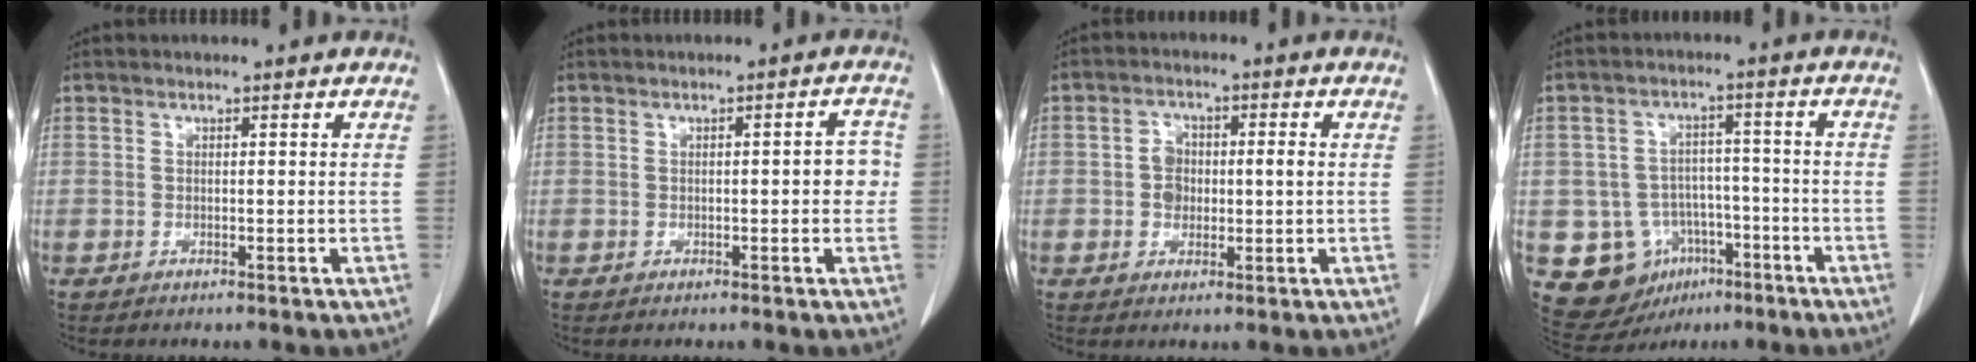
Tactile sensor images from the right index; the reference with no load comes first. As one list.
[{"total": 3.3, "force": [-0.2, 1.0, 3.1], "torque": [-0.031, 0.008, -0.005]}, {"total": 4.3, "force": [-0.1, 2.9, 3.2], "torque": [-0.058, 0.015, 0.001]}, {"total": 10.7, "force": [-4.3, 9.1, 3.6], "torque": [-0.062, 0.028, -0.052]}]